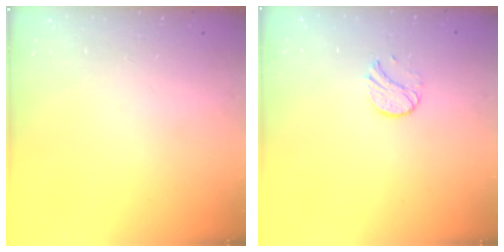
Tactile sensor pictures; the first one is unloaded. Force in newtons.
{"total": 6.4, "press": 6.4, "slide": 0.6}